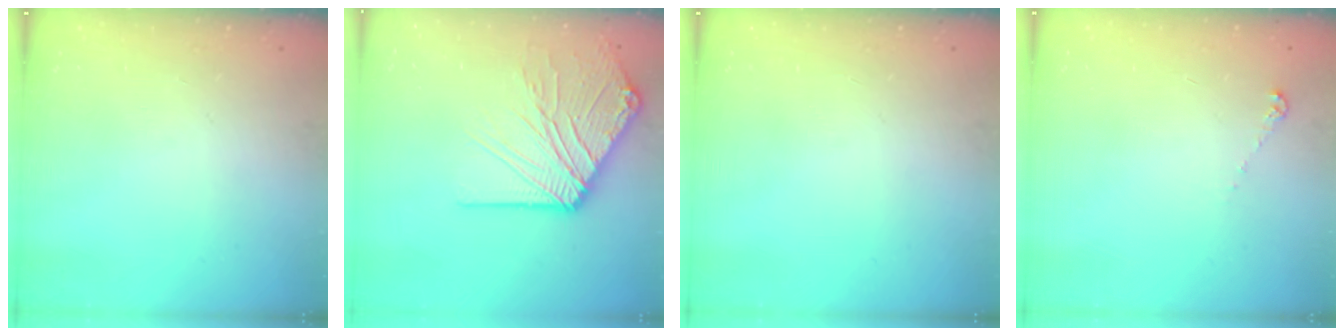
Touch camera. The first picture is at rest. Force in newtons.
{"total": 13.7, "press": 13.6, "slide": 2.1}
{"total": 0.0}
{"total": 4.3, "press": 4.2, "slide": 0.6}